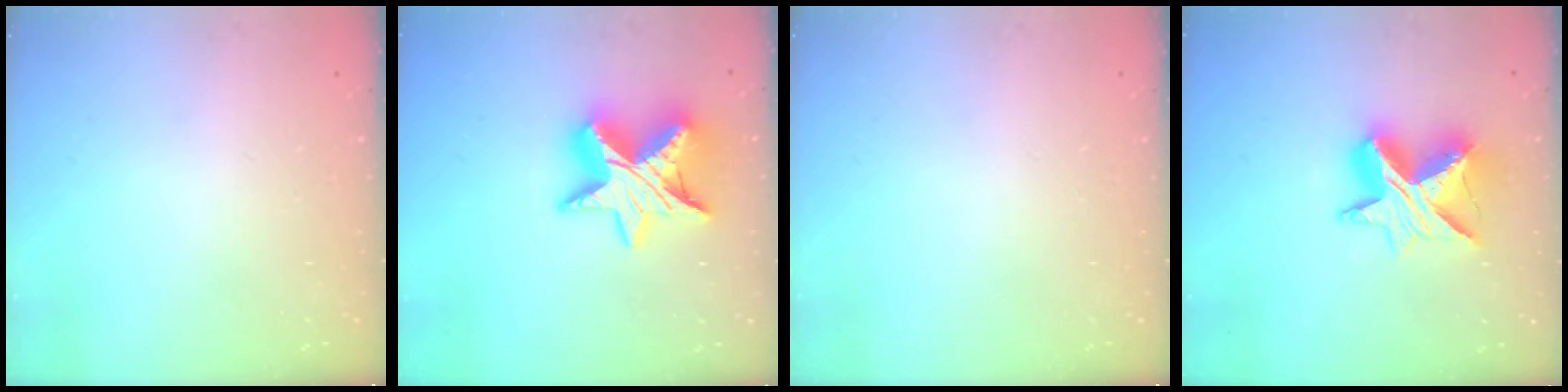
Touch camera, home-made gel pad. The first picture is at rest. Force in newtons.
{"total": 16.8, "press": 16.7, "slide": 1.7}
{"total": 0.0}
{"total": 13.8, "press": 13.7, "slide": 0.9}